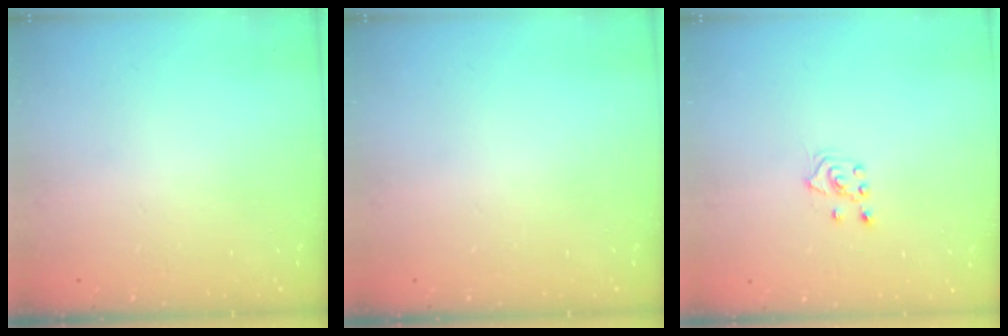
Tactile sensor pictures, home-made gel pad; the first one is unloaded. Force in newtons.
{"total": 0.0}
{"total": 3.0, "press": 2.9, "slide": 0.7}